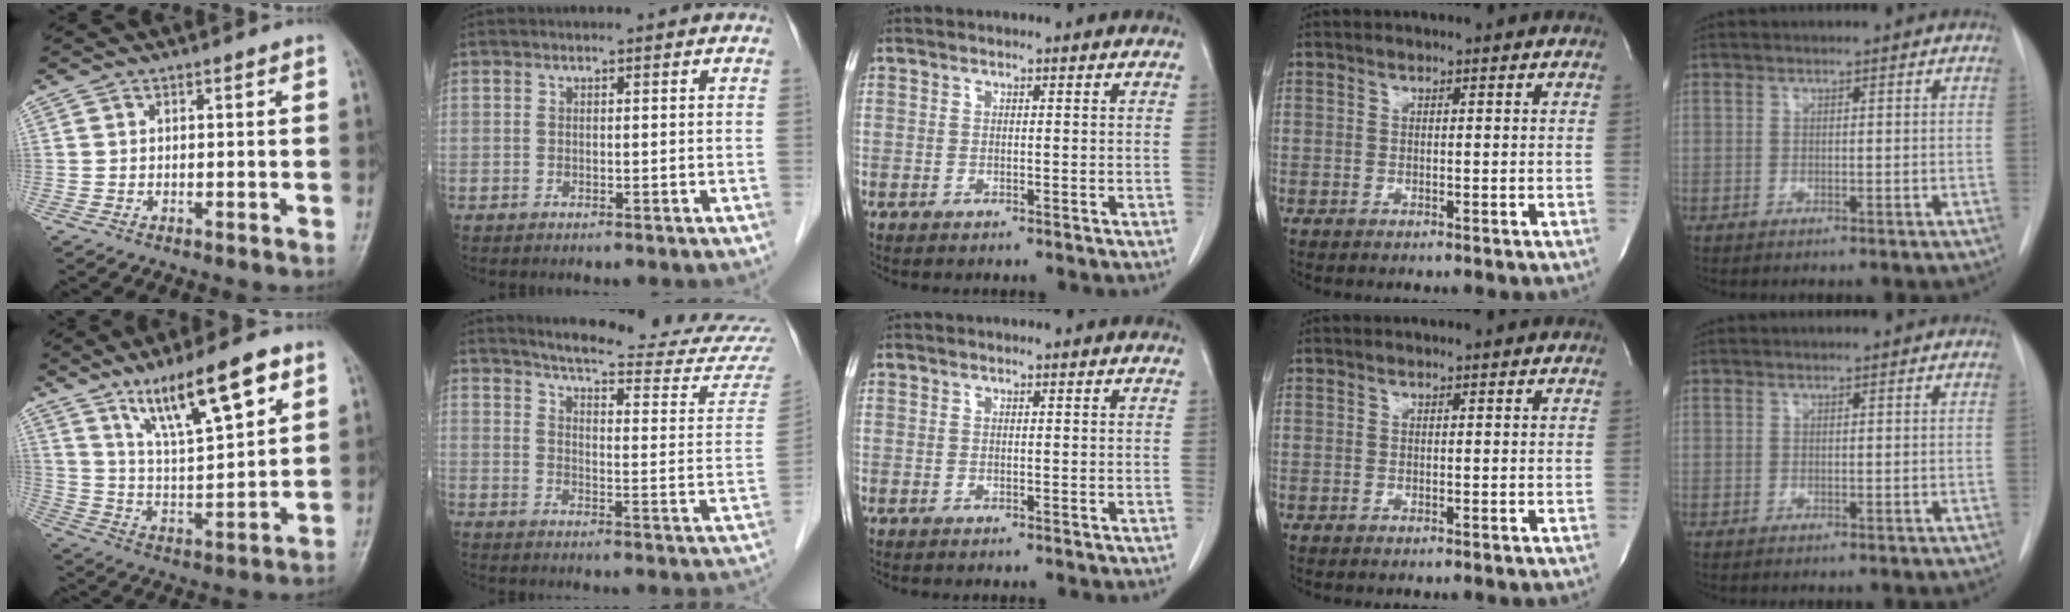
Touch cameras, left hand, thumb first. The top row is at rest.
{"thumb": {"total": 15.6, "force": [9.1, 3.8, 12.1], "torque": [-0.190, -0.038, 0.167]}, "index": {"total": 20.6, "force": [19.6, 0.1, 6.1], "torque": [-0.084, -0.115, 0.230]}}